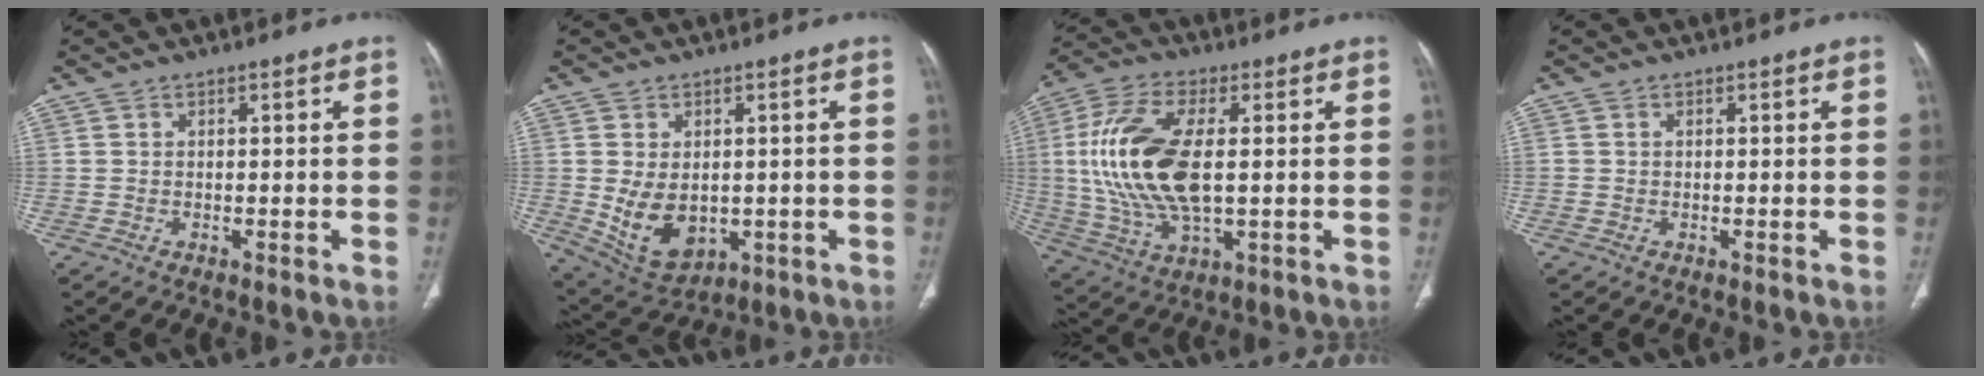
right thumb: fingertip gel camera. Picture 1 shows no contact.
{"total": 9.7, "force": [-0.8, 6.6, 7.0], "torque": [-0.104, -0.010, 0.014]}
{"total": 18.8, "force": [1.4, 8.8, 16.5], "torque": [-0.352, -0.004, 0.029]}
{"total": 0.0}